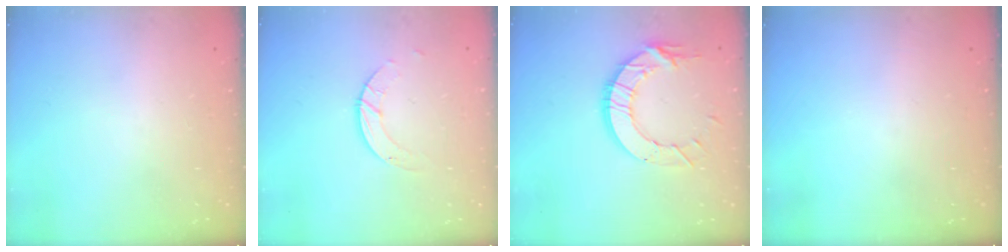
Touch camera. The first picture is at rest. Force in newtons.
{"total": 3.6, "press": 3.6, "slide": 0.2}
{"total": 12.2, "press": 12.2, "slide": 0.7}
{"total": 0.0}